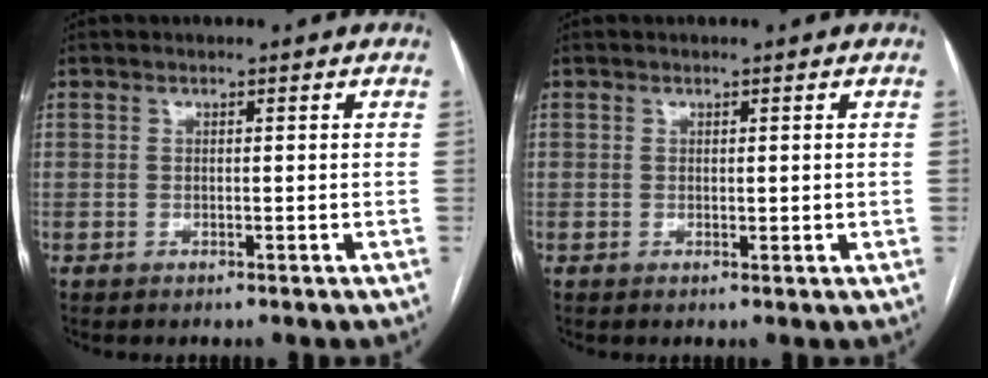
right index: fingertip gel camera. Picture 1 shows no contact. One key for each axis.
{"total": 0.8, "fx": 0.4, "fy": 0.5, "fz": 0.5, "tx": -0.005, "ty": -0.004, "tz": 0.007}